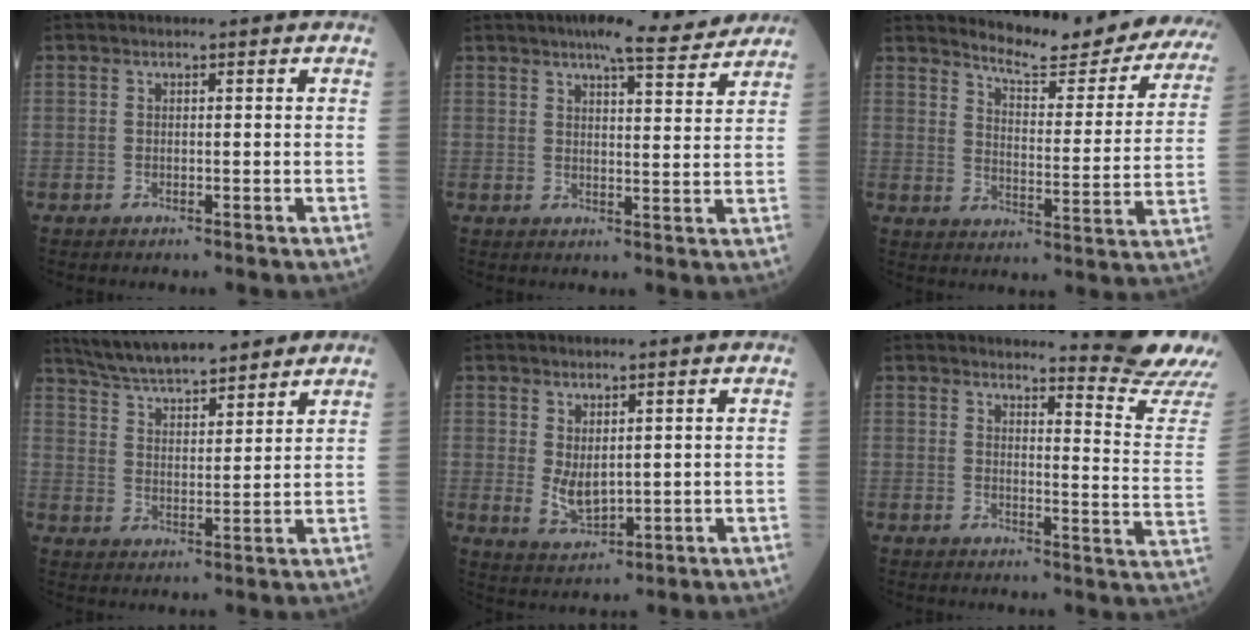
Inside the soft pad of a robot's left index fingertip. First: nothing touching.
{"total": 9.1, "force": [8.1, 1.0, 4.1], "torque": [-0.058, 0.010, 0.097]}
{"total": 18.5, "force": [17.3, 2.5, 6.0], "torque": [-0.076, -0.076, 0.207]}
{"total": 14.7, "force": [13.0, 2.5, 6.3], "torque": [-0.108, 0.021, 0.214]}
{"total": 4.3, "force": [1.1, 2.0, 3.6], "torque": [-0.078, -0.004, 0.036]}
{"total": 11.2, "force": [10.8, -2.7, 1.3], "torque": [-0.025, -0.123, 0.121]}